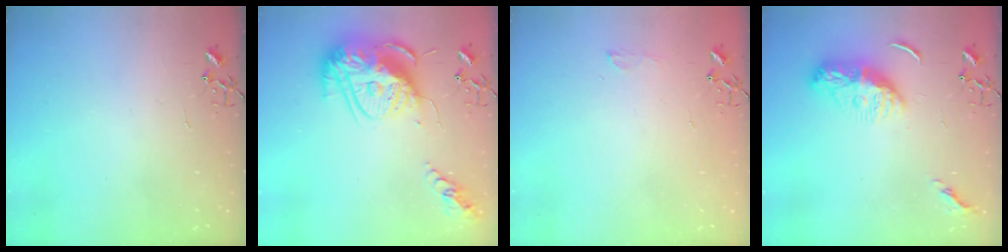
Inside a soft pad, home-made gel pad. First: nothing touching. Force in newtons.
{"total": 21.7, "press": 21.6, "slide": 2.0}
{"total": 6.1, "press": 6.1, "slide": 0.7}
{"total": 10.0, "press": 10.0, "slide": 1.0}